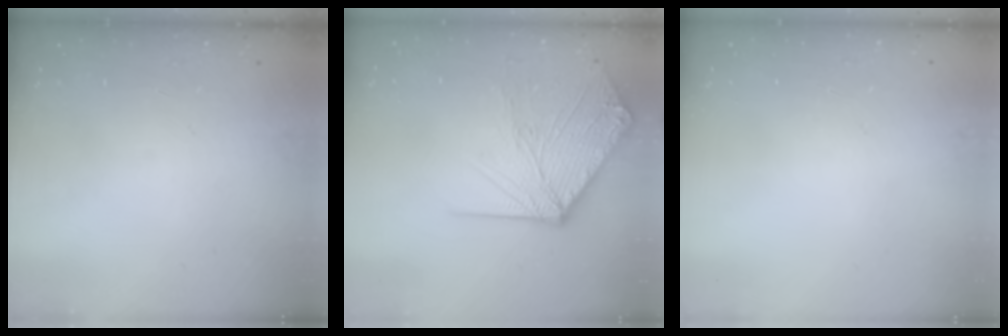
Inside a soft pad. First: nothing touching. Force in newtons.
{"total": 12.5, "press": 12.4, "slide": 1.9}
{"total": 0.0}